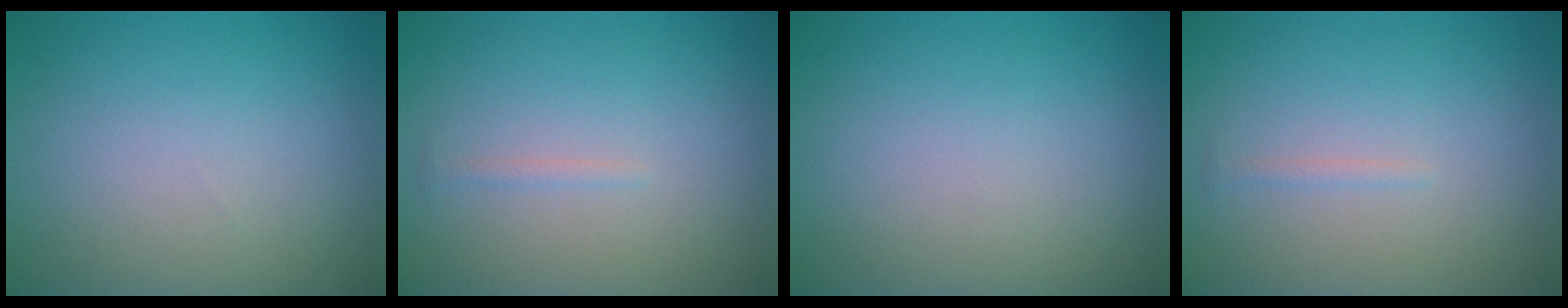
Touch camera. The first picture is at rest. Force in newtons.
{"total": 0.5, "press": 0.5, "slide": 0.0}
{"total": 0.0}
{"total": 0.5, "press": 0.5, "slide": 0.0}